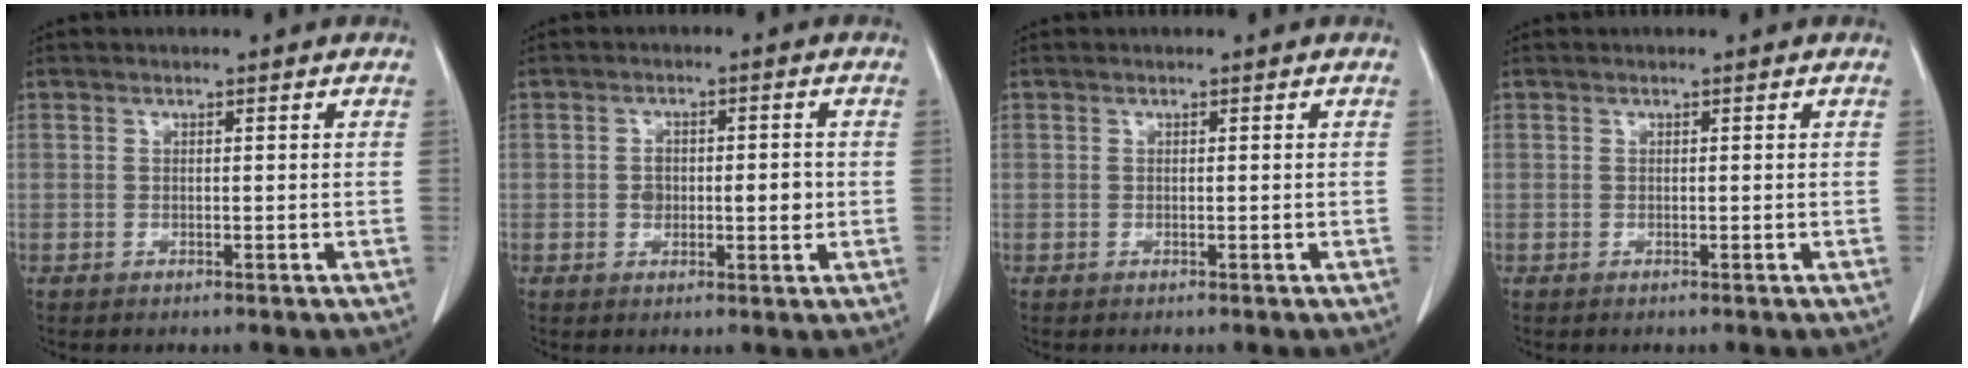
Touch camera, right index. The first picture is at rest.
{"total": 4.5, "force": [-0.4, 2.4, 3.8], "torque": [-0.056, 0.006, -0.001]}
{"total": 0.0}
{"total": 0.0}